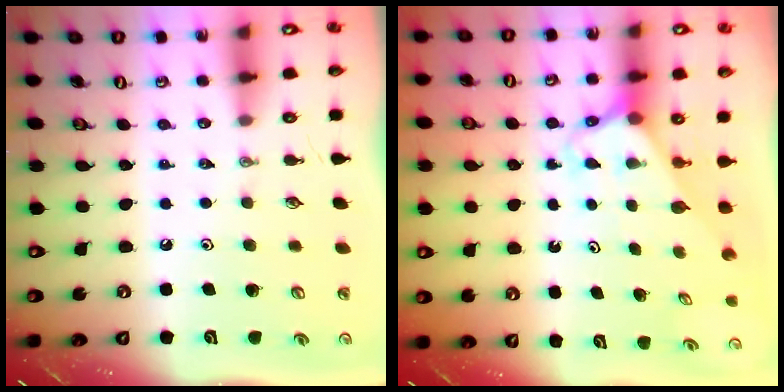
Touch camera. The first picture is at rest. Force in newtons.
{"total": 2.6, "press": 2.6, "slide": 0.1}